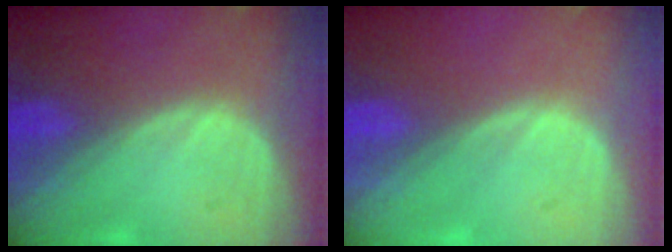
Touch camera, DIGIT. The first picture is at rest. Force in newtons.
{"total": 0.0}